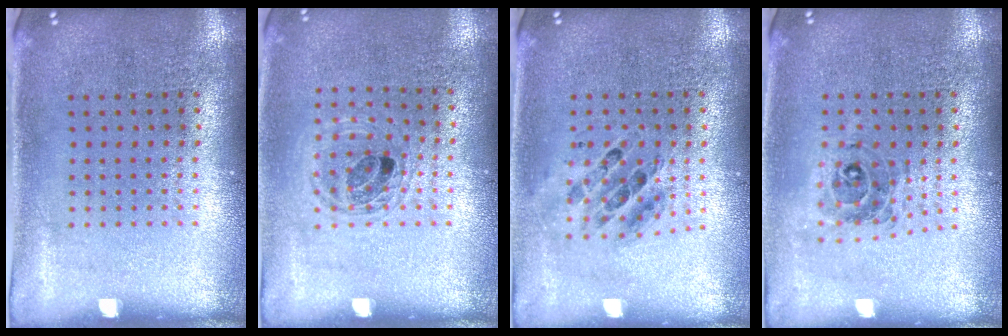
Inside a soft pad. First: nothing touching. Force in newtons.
{"total": 1.1, "press": 1.0, "slide": 0.3}
{"total": 0.7, "press": 0.7, "slide": 0.1}
{"total": 0.6, "press": 0.6, "slide": 0.2}